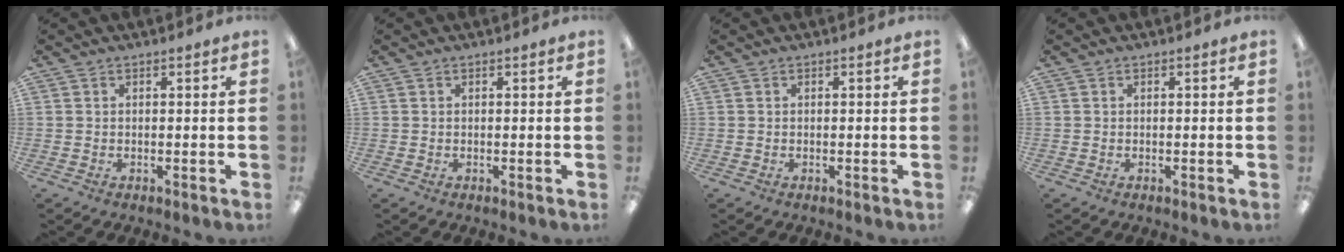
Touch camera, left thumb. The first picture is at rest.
{"total": 0.0}
{"total": 0.0}
{"total": 0.0}